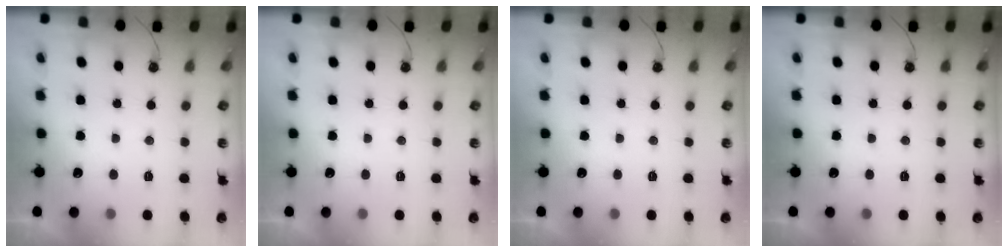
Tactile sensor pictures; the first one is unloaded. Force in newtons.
{"total": 0.0}
{"total": 0.0}
{"total": 0.0}